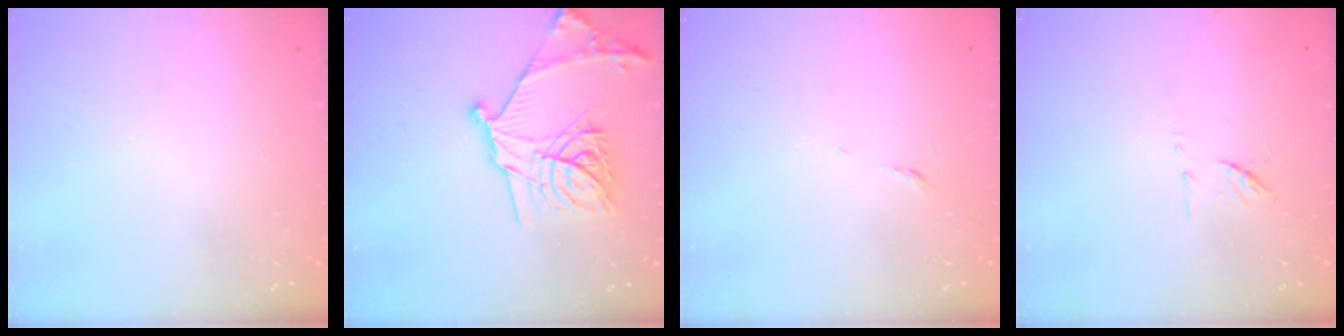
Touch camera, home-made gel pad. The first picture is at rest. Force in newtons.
{"total": 21.1, "press": 21.0, "slide": 1.2}
{"total": 3.9, "press": 3.8, "slide": 0.9}
{"total": 6.8, "press": 6.6, "slide": 1.2}